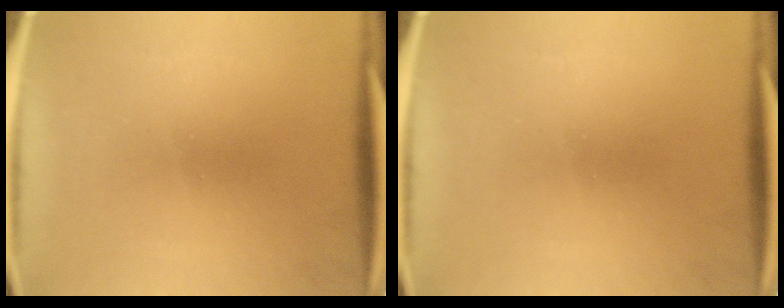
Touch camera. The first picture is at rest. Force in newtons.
{"total": 0.0}